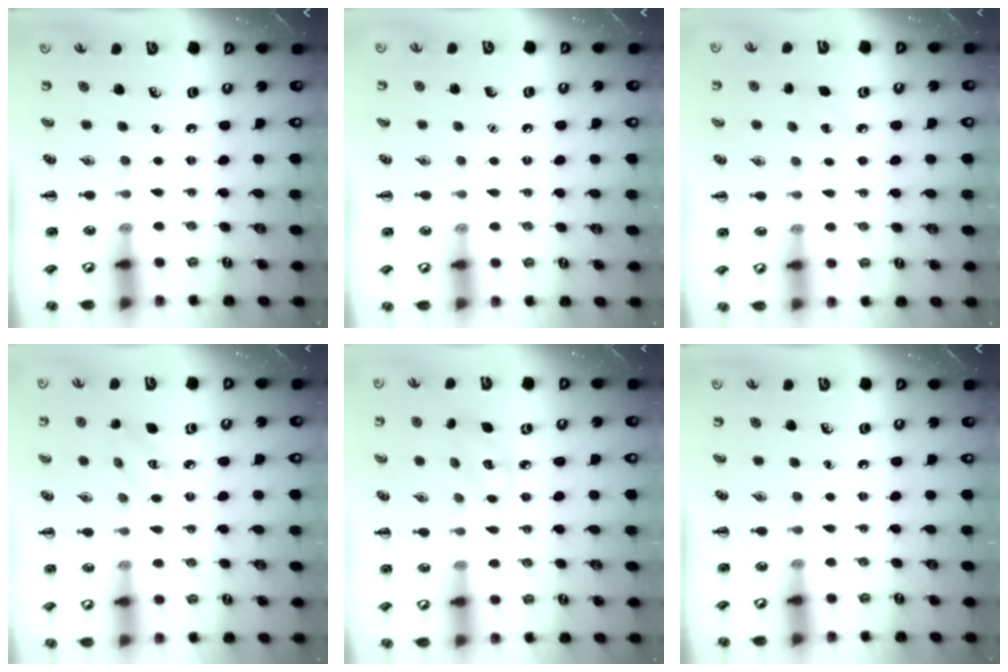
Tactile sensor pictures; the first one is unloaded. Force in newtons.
{"total": 1.6, "press": 1.5, "slide": 0.1}
{"total": 3.8, "press": 3.6, "slide": 1.0}
{"total": 3.8, "press": 3.7, "slide": 0.9}
{"total": 5.3, "press": 5.2, "slide": 0.9}
{"total": 0.0}